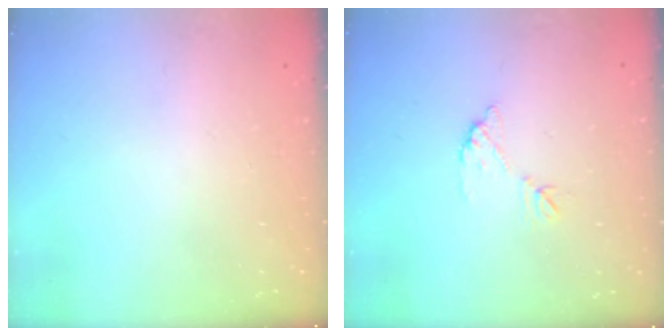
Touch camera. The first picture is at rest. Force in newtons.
{"total": 7.4, "press": 7.4, "slide": 0.4}